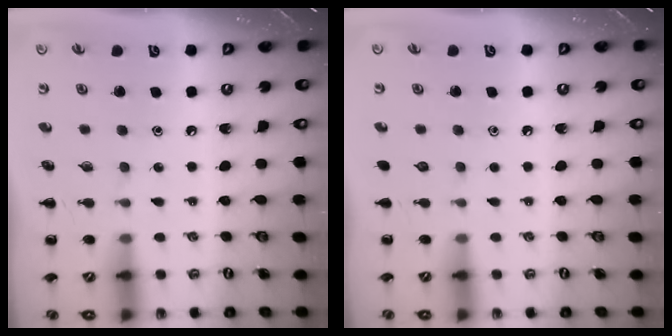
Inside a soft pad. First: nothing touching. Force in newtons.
{"total": 0.0}